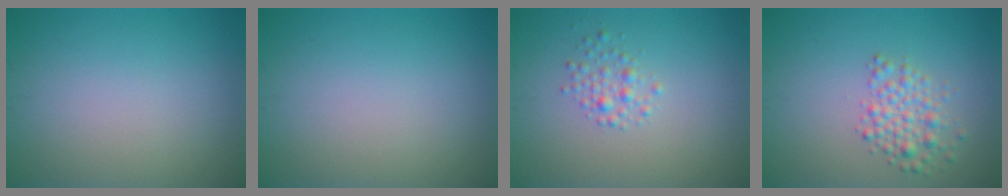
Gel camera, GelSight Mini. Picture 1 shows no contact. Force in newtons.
{"total": 0.0}
{"total": 1.6, "press": 1.6, "slide": 0.1}
{"total": 2.8, "press": 2.8, "slide": 0.0}